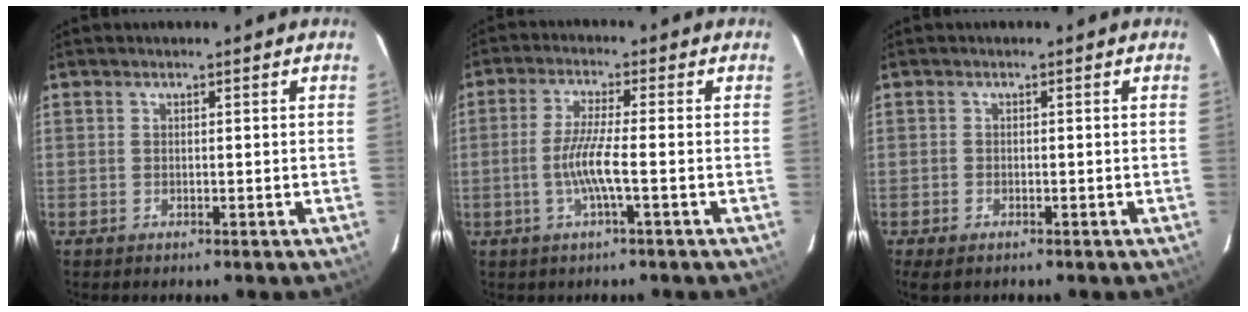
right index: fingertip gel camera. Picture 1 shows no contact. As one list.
[{"total": 5.9, "force": [-1.9, -0.6, 5.6], "torque": [-0.113, -0.005, -0.037]}, {"total": 2.5, "force": [-1.7, 1.2, 1.2], "torque": [-0.031, -0.013, -0.030]}]